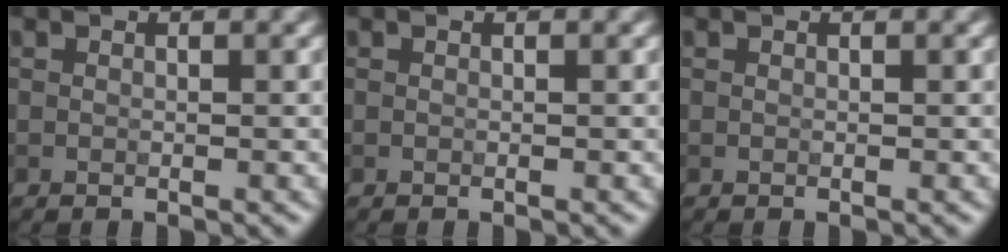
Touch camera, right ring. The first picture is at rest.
{"total": 0.0}
{"total": 0.0}